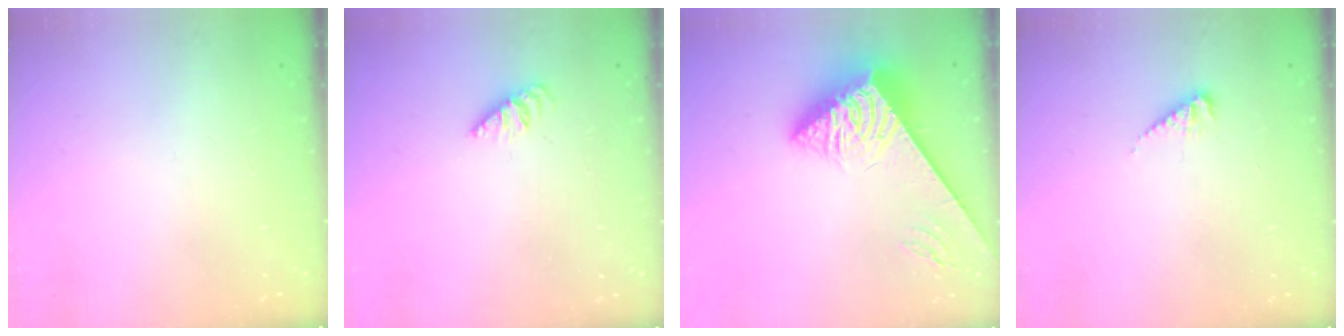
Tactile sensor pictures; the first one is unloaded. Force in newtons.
{"total": 0.6, "press": 0.5, "slide": 0.2}
{"total": 8.8, "press": 8.8, "slide": 0.9}
{"total": 2.9, "press": 2.9, "slide": 0.4}